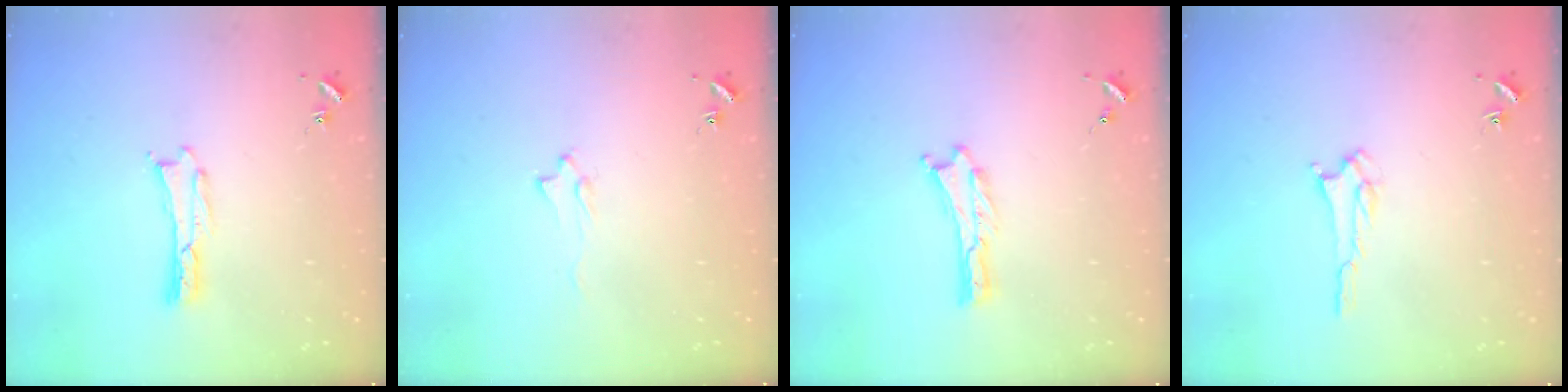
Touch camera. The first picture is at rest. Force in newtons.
{"total": 1.6, "press": 1.5, "slide": 0.2}
{"total": 0.0}
{"total": 1.5, "press": 1.5, "slide": 0.2}